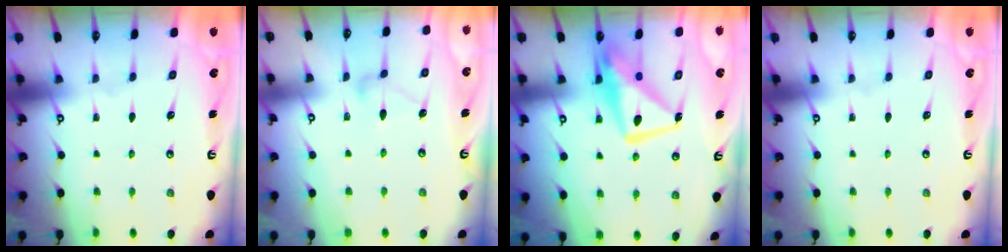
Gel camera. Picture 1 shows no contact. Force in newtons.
{"total": 7.7, "press": 7.7, "slide": 0.4}
{"total": 12.1, "press": 12.0, "slide": 1.3}
{"total": 0.0}